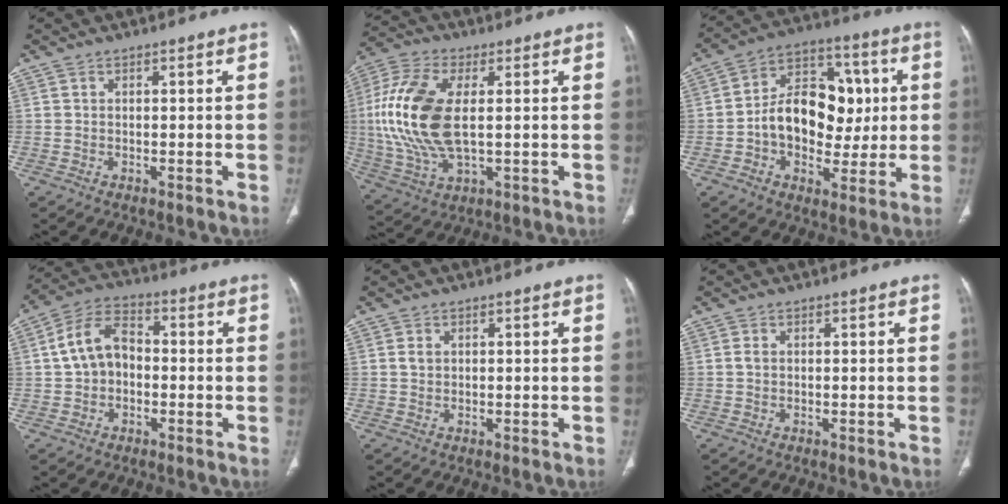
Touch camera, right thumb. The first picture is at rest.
{"total": 16.9, "force": [1.3, 8.4, 14.6], "torque": [-0.327, 0.000, 0.027]}
{"total": 17.3, "force": [0.1, 12.1, 12.3], "torque": [-0.144, 0.030, 0.002]}
{"total": 9.1, "force": [-0.4, 6.4, 6.4], "torque": [-0.106, 0.029, -0.019]}
{"total": 0.9, "force": [0.3, 0.7, 0.5], "torque": [-0.012, 0.002, 0.006]}
{"total": 0.6, "force": [0.0, 0.4, 0.5], "torque": [-0.012, 0.000, 0.000]}